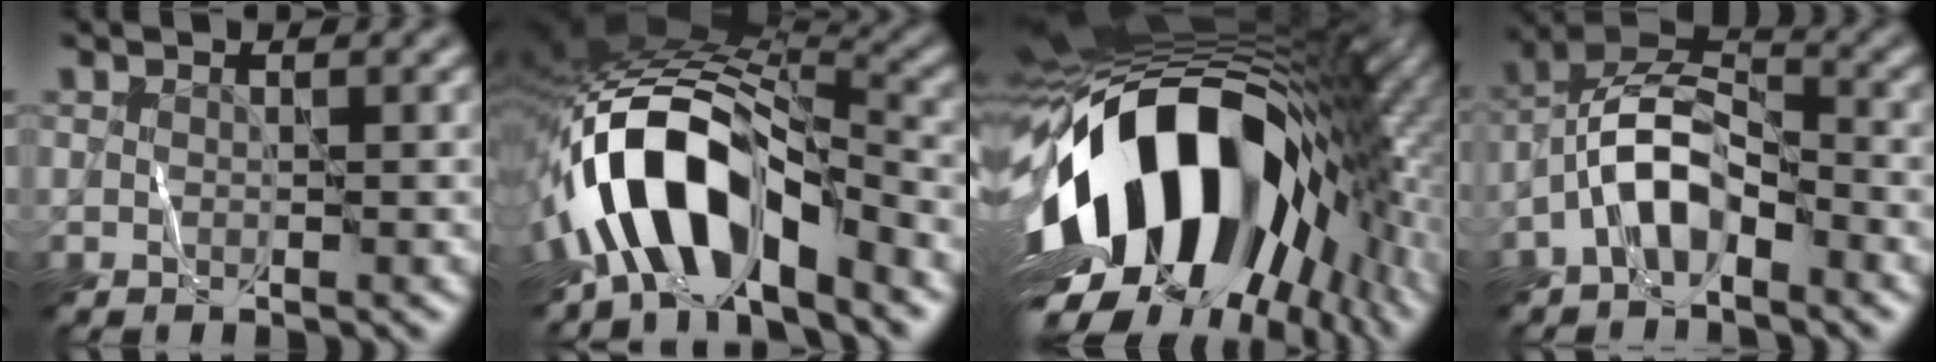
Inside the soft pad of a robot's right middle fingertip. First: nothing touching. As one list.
[{"total": 11.7, "force": [-5.8, 5.3, 8.7], "torque": [-0.150, 0.015, -0.110]}, {"total": 19.3, "force": [-3.8, 12.0, 14.6], "torque": [-0.250, -0.010, -0.073]}, {"total": 5.8, "force": [-3.0, 2.7, 4.1], "torque": [-0.072, 0.014, -0.064]}]